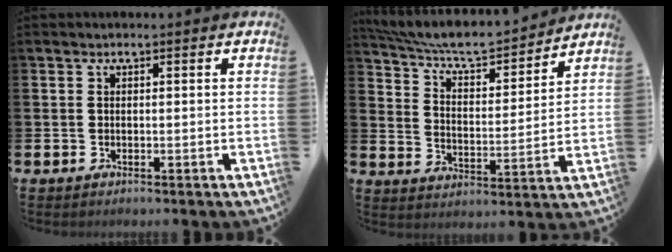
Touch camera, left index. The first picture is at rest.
{"total": 7.0, "force": [6.5, 1.3, 2.2], "torque": [-0.075, -0.049, 0.110]}